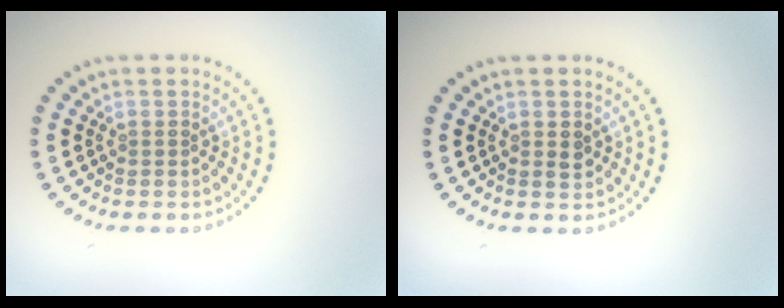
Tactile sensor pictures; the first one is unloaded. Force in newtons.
{"total": 1.2, "press": 1.2, "slide": 0.0}